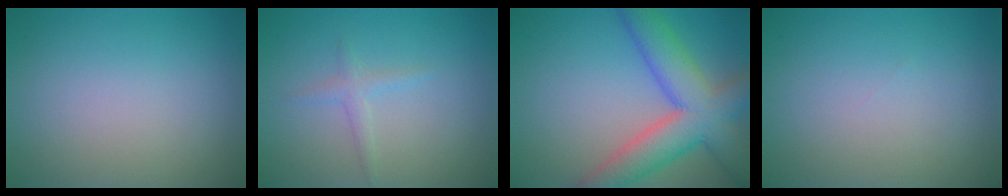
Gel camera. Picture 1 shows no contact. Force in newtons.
{"total": 1.2, "press": 1.2, "slide": 0.1}
{"total": 8.5, "press": 8.5, "slide": 0.4}
{"total": 0.0}